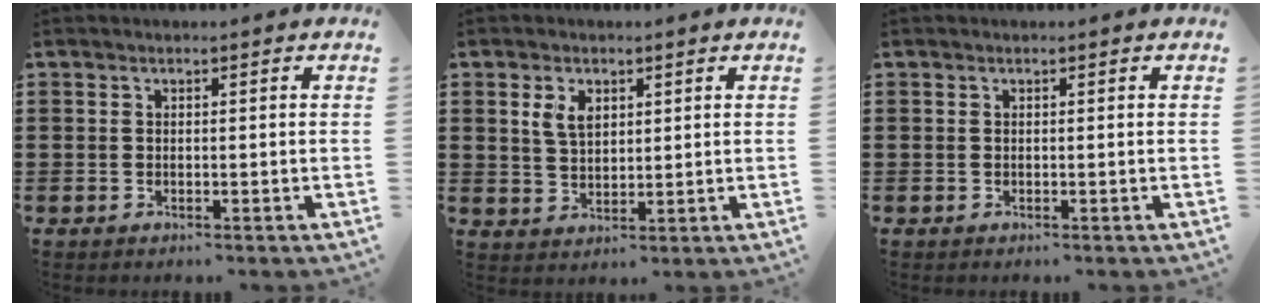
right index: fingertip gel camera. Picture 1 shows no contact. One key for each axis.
{"total": 3.7, "fx": 1.5, "fy": 2.3, "fz": 2.5, "tx": -0.057, "ty": 0.009, "tz": 0.027}
{"total": 0.0}